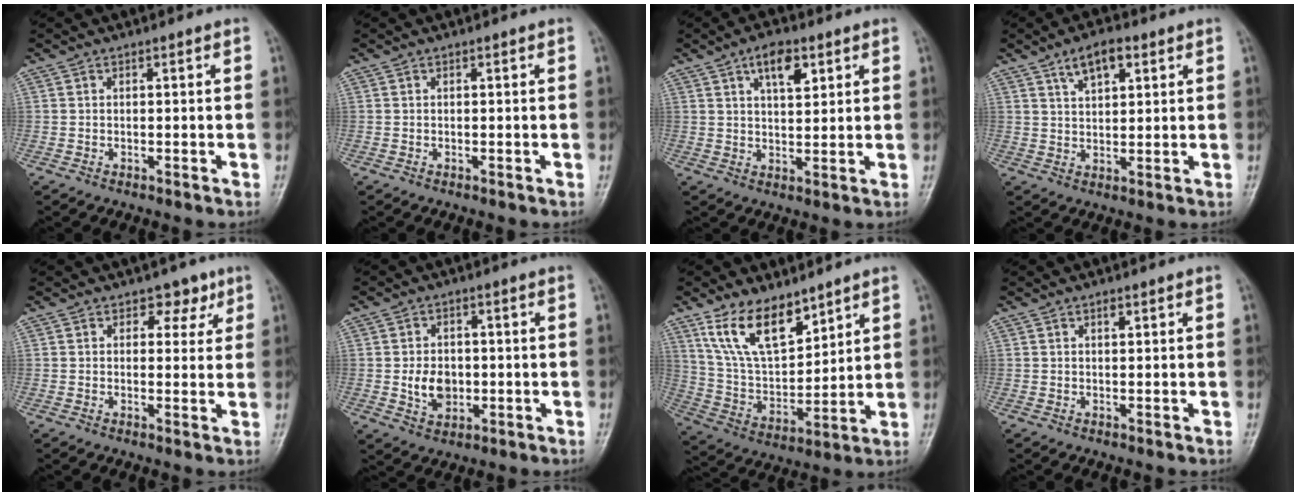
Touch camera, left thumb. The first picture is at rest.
{"total": 0.0}
{"total": 6.5, "force": [3.3, 3.0, 4.8], "torque": [-0.064, -0.012, 0.052]}
{"total": 6.2, "force": [3.4, 2.9, 4.3], "torque": [-0.060, -0.008, 0.058]}
{"total": 3.9, "force": [2.2, 2.8, 1.5], "torque": [0.009, -0.009, 0.026]}
{"total": 6.1, "force": [-0.6, 4.6, 3.9], "torque": [-0.044, 0.000, -0.006]}
{"total": 13.7, "force": [9.3, 6.4, 7.8], "torque": [-0.114, -0.051, 0.191]}
{"total": 0.9, "force": [0.6, 0.4, 0.6], "torque": [-0.008, -0.002, 0.008]}